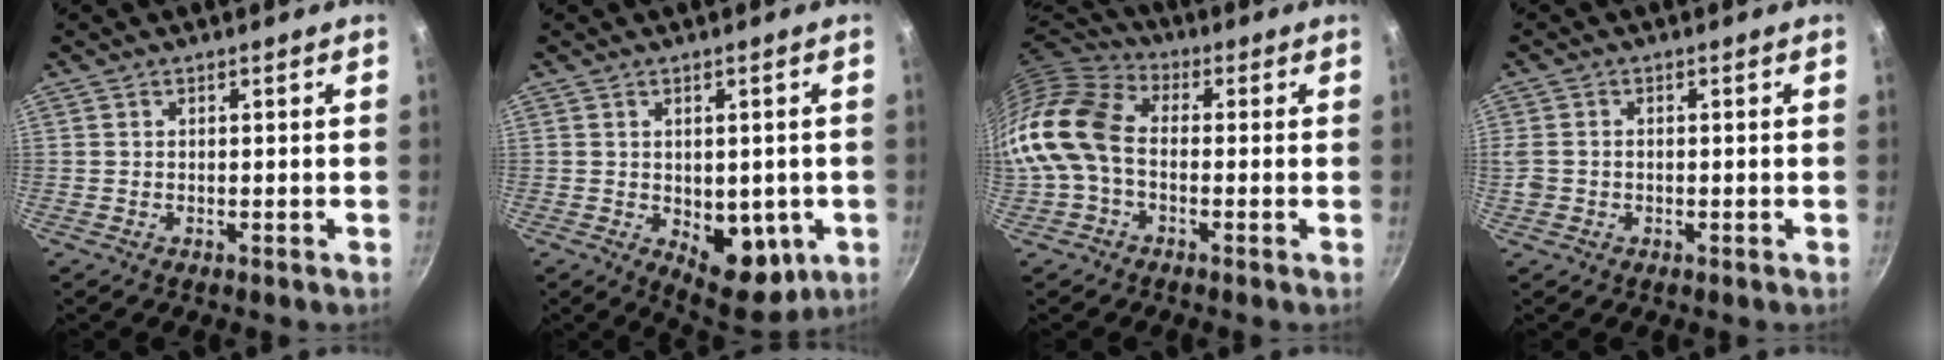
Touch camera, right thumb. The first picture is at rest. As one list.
[{"total": 10.5, "force": [-1.9, 6.3, 8.1], "torque": [-0.064, -0.015, -0.012]}, {"total": 14.3, "force": [-2.3, 10.0, 9.9], "torque": [-0.185, 0.039, -0.066]}, {"total": 3.0, "force": [-0.4, 2.5, 1.6], "torque": [-0.032, 0.002, -0.009]}]